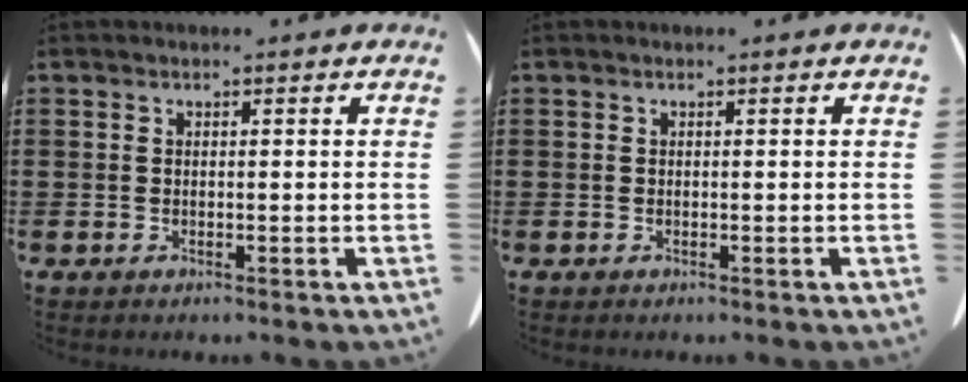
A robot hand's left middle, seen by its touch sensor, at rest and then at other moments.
{"total": 0.0}